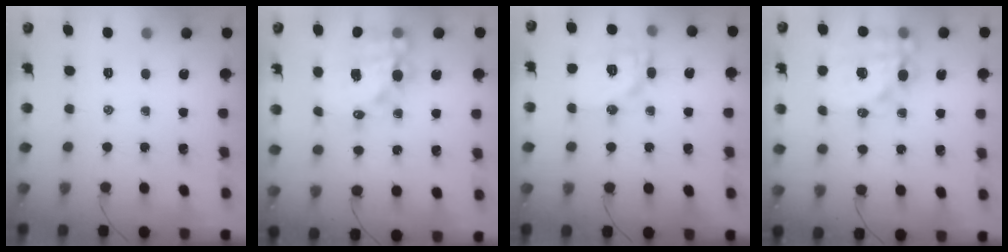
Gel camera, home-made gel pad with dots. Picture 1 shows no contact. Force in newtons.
{"total": 15.4, "press": 15.0, "slide": 3.2}
{"total": 13.6, "press": 13.6, "slide": 1.0}
{"total": 16.1, "press": 15.7, "slide": 3.6}